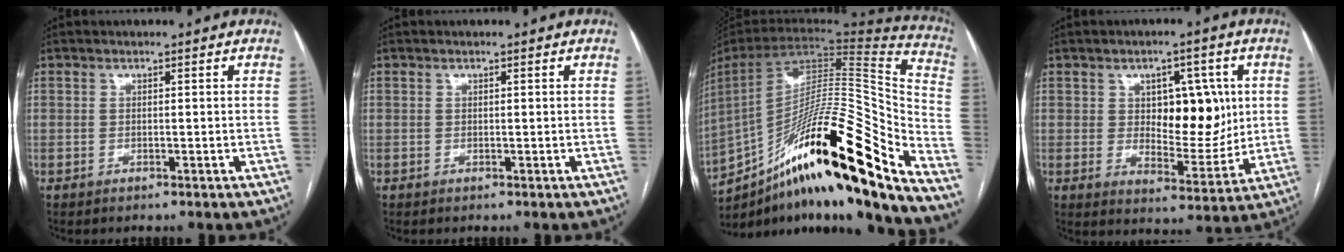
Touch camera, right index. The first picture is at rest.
{"total": 0.0}
{"total": 31.7, "force": [-19.9, 3.0, 24.4], "torque": [-0.362, -0.013, -0.328]}
{"total": 10.5, "force": [2.2, 5.4, 8.7], "torque": [-0.115, 0.008, 0.044]}